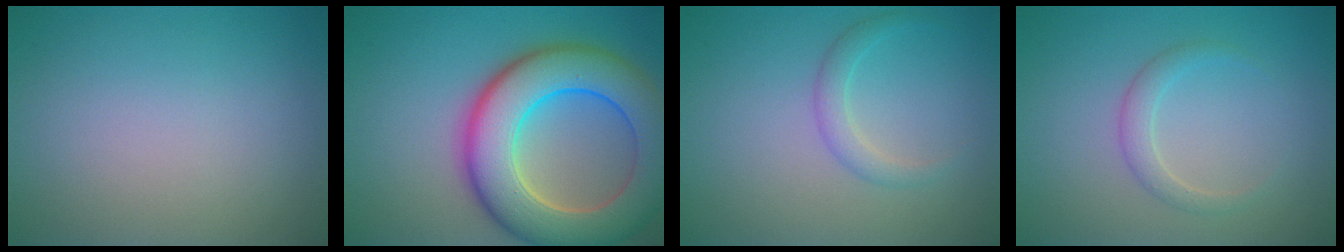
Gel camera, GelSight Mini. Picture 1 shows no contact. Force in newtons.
{"total": 11.3, "press": 11.3, "slide": 0.5}
{"total": 1.7, "press": 1.7, "slide": 0.1}
{"total": 1.6, "press": 1.6, "slide": 0.1}